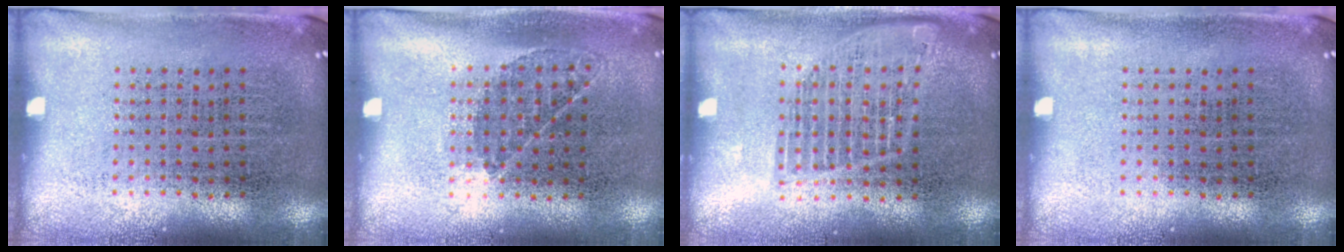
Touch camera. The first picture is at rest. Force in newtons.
{"total": 0.9, "press": 0.6, "slide": 0.7}
{"total": 1.4, "press": 1.2, "slide": 0.6}
{"total": 0.0}